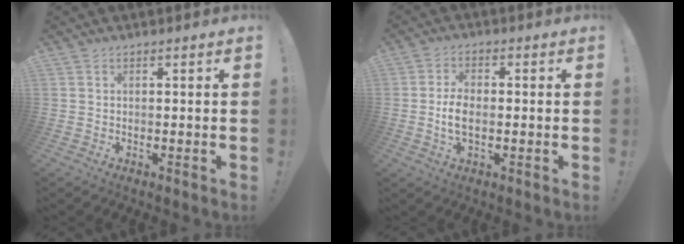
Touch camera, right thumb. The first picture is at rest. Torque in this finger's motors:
{"motor_torque": [-0.05, 0.12, 0.35, 0.12, -0.02]}